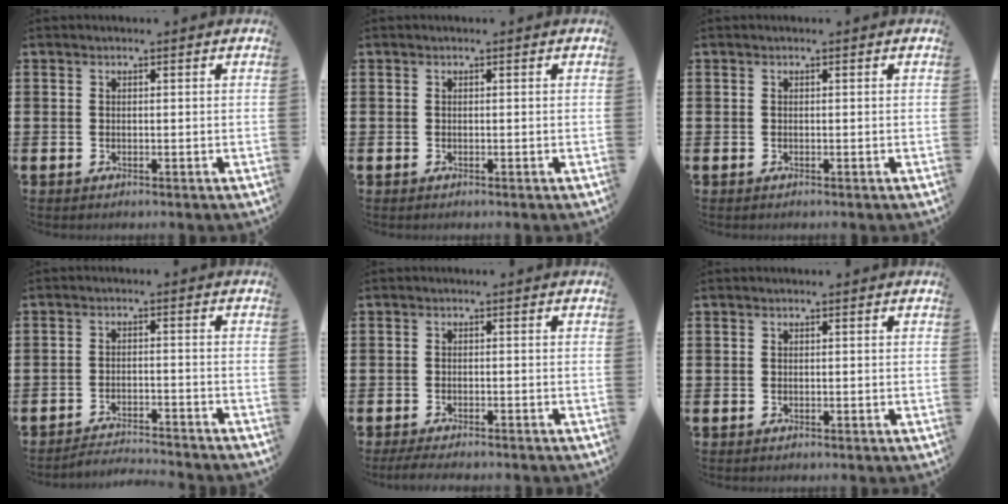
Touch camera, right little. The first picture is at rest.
{"total": 0.0}
{"total": 0.0}
{"total": 2.7, "force": [-2.7, -0.2, 0.0], "torque": [-0.004, 0.003, -0.057]}
{"total": 1.5, "force": [-1.3, 0.1, 0.7], "torque": [-0.012, 0.002, -0.026]}
{"total": 0.0}